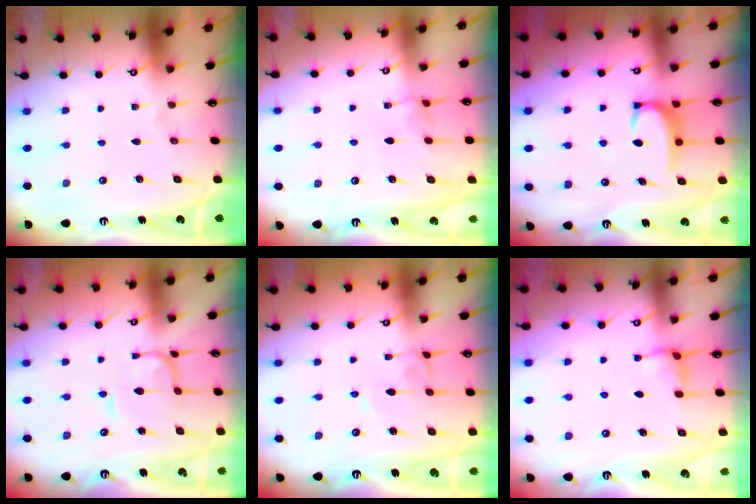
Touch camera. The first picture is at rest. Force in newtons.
{"total": 1.1, "press": 0.9, "slide": 0.5}
{"total": 3.5, "press": 3.4, "slide": 0.4}
{"total": 0.0}
{"total": 2.0, "press": 2.0, "slide": 0.2}
{"total": 2.4, "press": 2.3, "slide": 0.5}